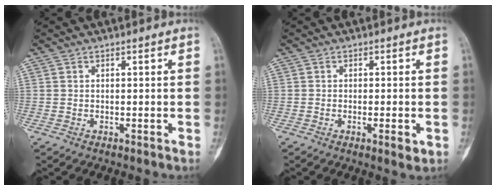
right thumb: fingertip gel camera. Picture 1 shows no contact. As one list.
[{"total": 2.9, "force": [-0.9, 0.8, 2.6], "torque": [-0.037, -0.004, -0.013]}]